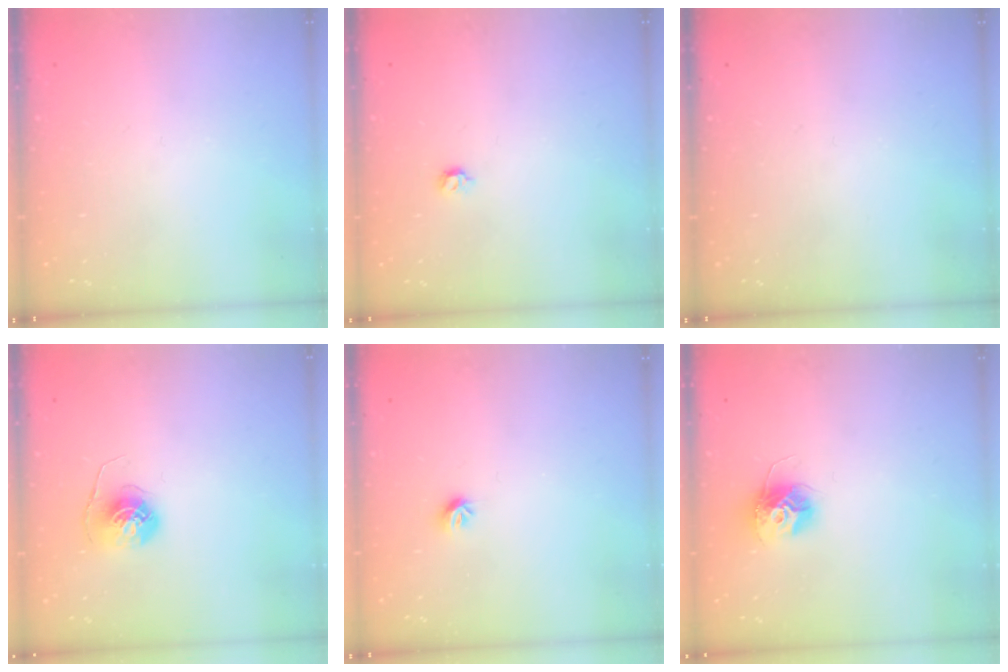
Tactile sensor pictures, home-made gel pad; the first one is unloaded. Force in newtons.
{"total": 4.6, "press": 4.5, "slide": 0.9}
{"total": 0.0}
{"total": 6.0, "press": 6.0, "slide": 0.3}
{"total": 5.7, "press": 5.6, "slide": 0.8}
{"total": 10.9, "press": 10.9, "slide": 0.7}